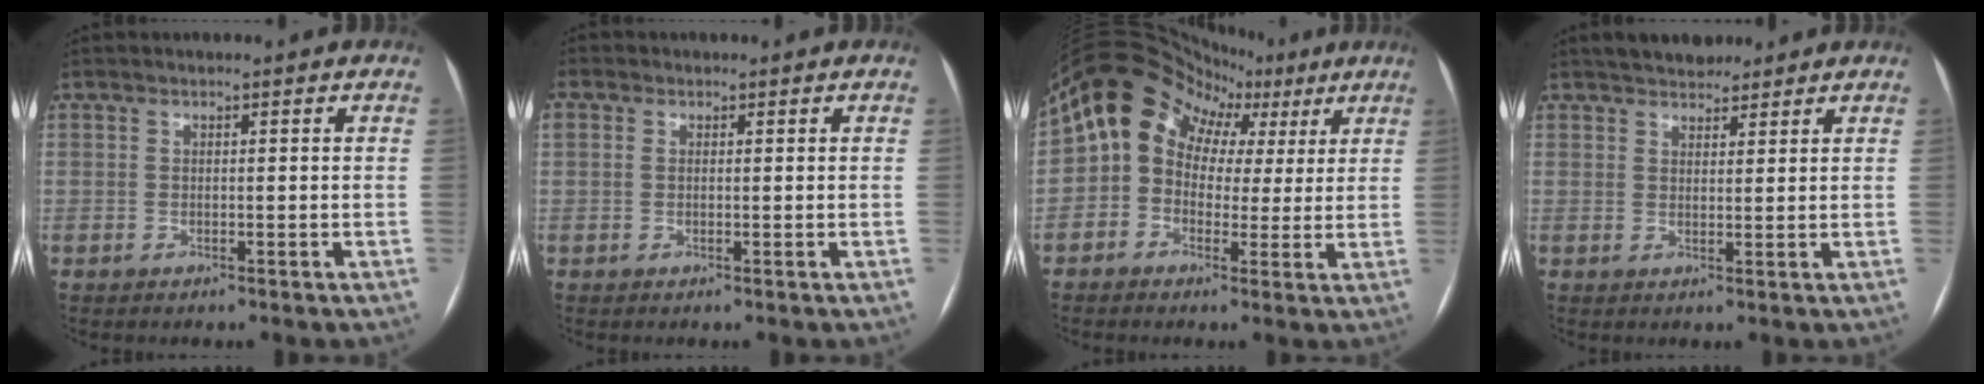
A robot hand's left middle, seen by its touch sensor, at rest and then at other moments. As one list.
[{"total": 2.3, "force": [0.6, 1.6, 1.4], "torque": [-0.049, 0.022, 0.016]}, {"total": 13.1, "force": [4.2, 11.1, 5.6], "torque": [-0.097, 0.071, 0.061]}, {"total": 5.0, "force": [4.3, 2.0, 1.6], "torque": [-0.015, 0.015, 0.072]}]